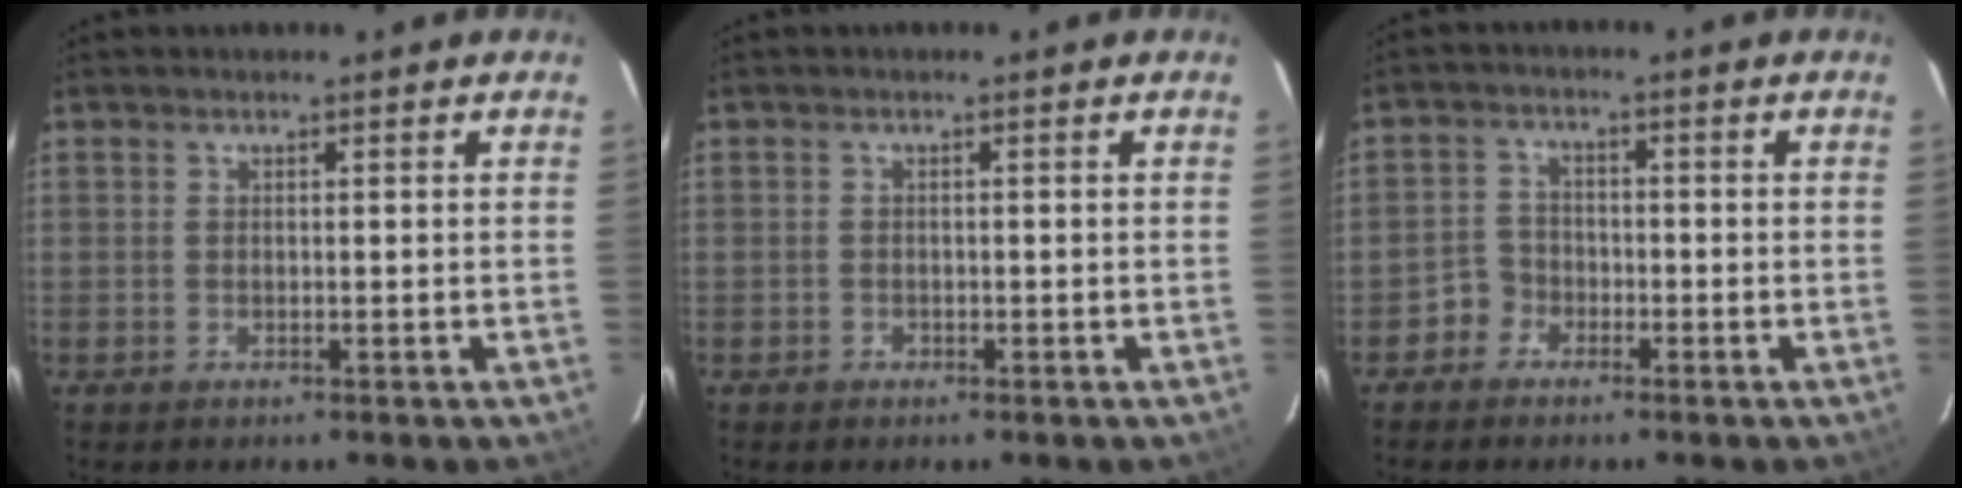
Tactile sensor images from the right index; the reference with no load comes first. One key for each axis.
{"total": 1.1, "fx": -0.7, "fy": 0.8, "fz": 0.0, "tx": 0.000, "ty": 0.004, "tz": -0.011}
{"total": 3.7, "fx": -2.3, "fy": 2.9, "fz": -0.3, "tx": 0.001, "ty": 0.018, "tz": -0.045}